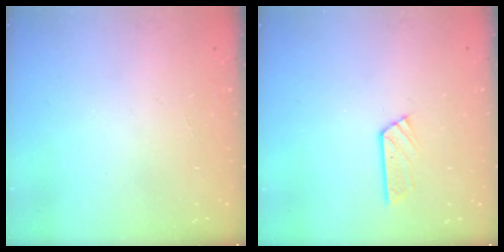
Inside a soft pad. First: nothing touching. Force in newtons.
{"total": 3.9, "press": 3.9, "slide": 0.3}